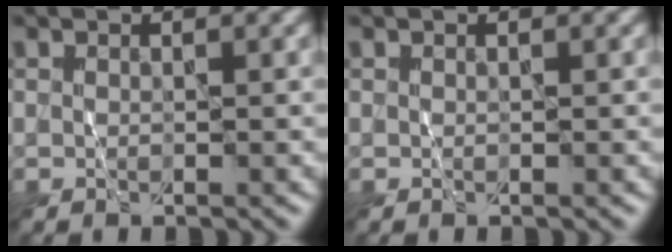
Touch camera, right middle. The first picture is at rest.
{"total": 0.0}